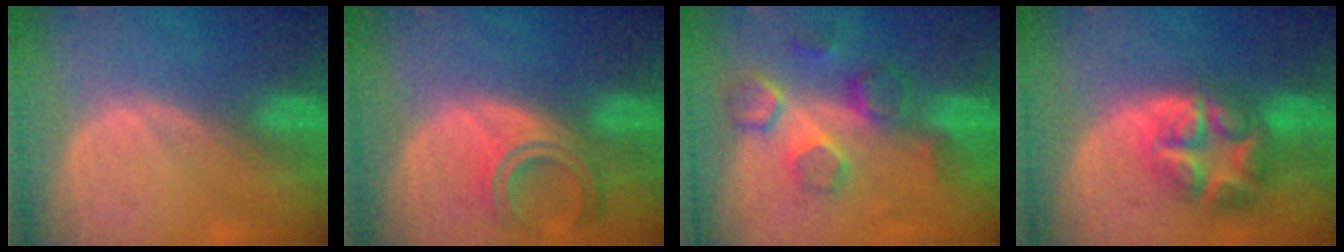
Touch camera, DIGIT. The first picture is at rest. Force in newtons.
{"total": 5.9, "press": 5.3, "slide": 2.6}
{"total": 8.8, "press": 7.9, "slide": 3.7}
{"total": 8.6, "press": 8.5, "slide": 0.7}